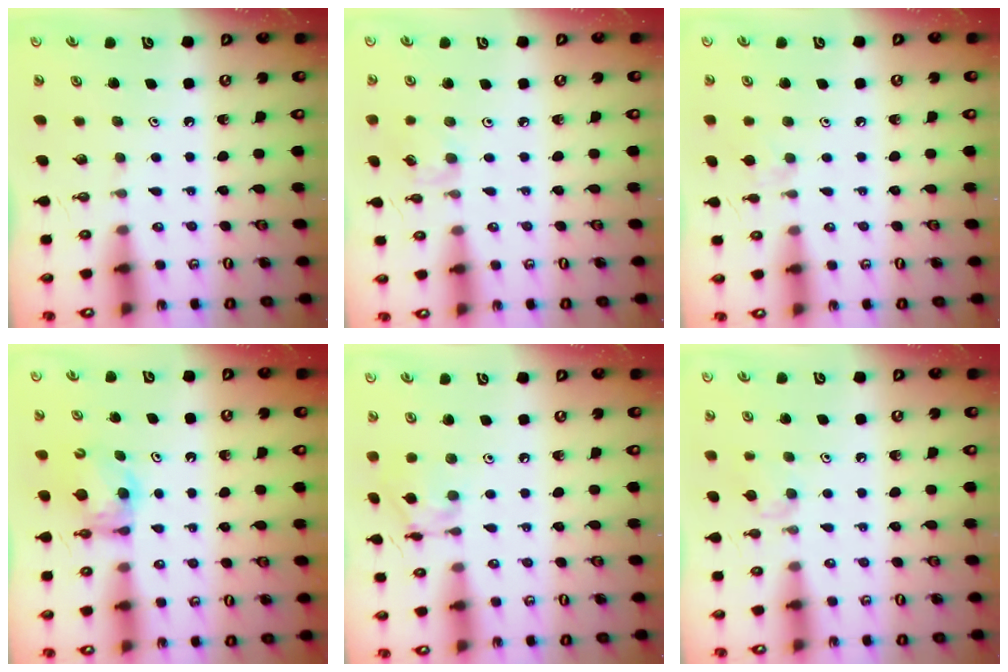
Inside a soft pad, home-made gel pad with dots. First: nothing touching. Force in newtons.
{"total": 2.7, "press": 2.6, "slide": 0.5}
{"total": 3.9, "press": 3.9, "slide": 0.6}
{"total": 7.0, "press": 7.0, "slide": 0.3}
{"total": 10.2, "press": 10.2, "slide": 0.6}
{"total": 4.8, "press": 4.7, "slide": 0.8}